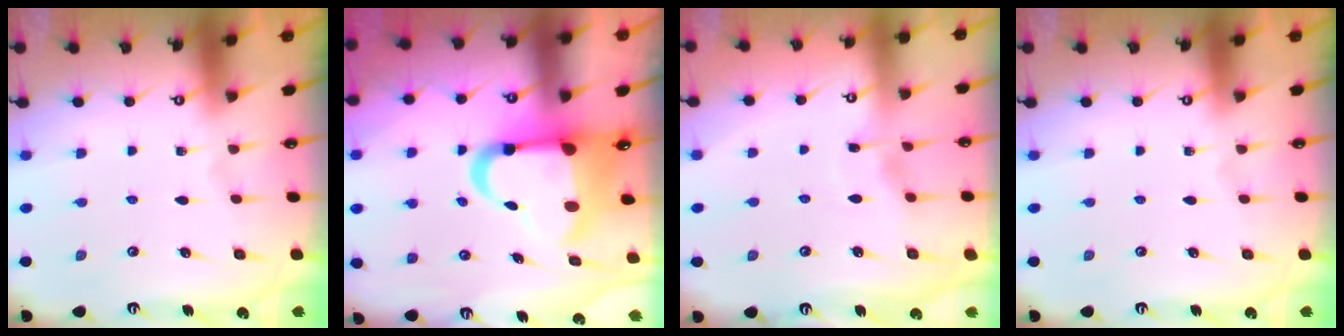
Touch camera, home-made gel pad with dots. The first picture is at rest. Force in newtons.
{"total": 11.6, "press": 11.4, "slide": 2.2}
{"total": 3.0, "press": 2.9, "slide": 0.4}
{"total": 0.0}